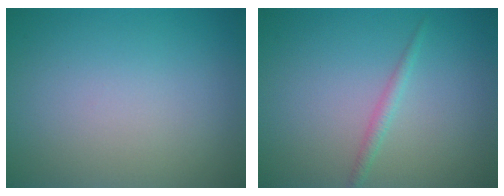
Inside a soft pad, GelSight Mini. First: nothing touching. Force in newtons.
{"total": 1.2, "press": 1.2, "slide": 0.0}